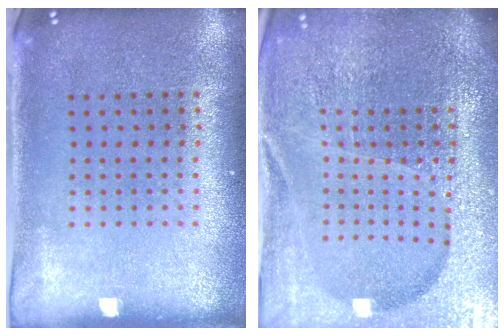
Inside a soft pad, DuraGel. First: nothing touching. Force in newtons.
{"total": 6.2, "press": 5.5, "slide": 2.9}